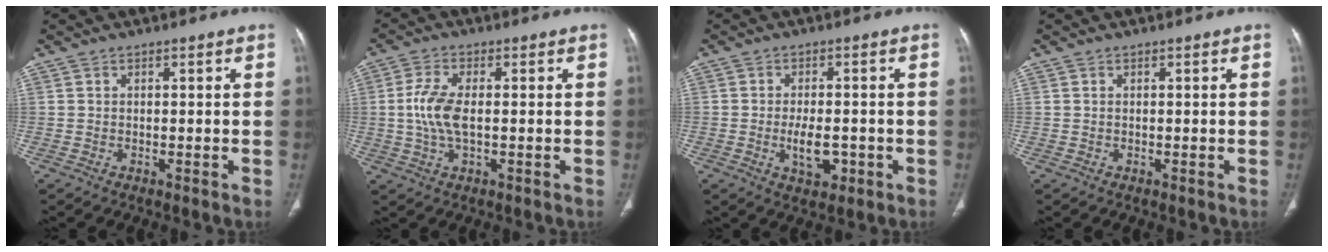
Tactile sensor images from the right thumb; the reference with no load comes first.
{"total": 6.9, "force": [0.0, 3.0, 6.2], "torque": [-0.147, 0.003, -0.003]}
{"total": 5.5, "force": [-1.5, 2.8, 4.5], "torque": [-0.068, 0.002, -0.019]}
{"total": 0.0}